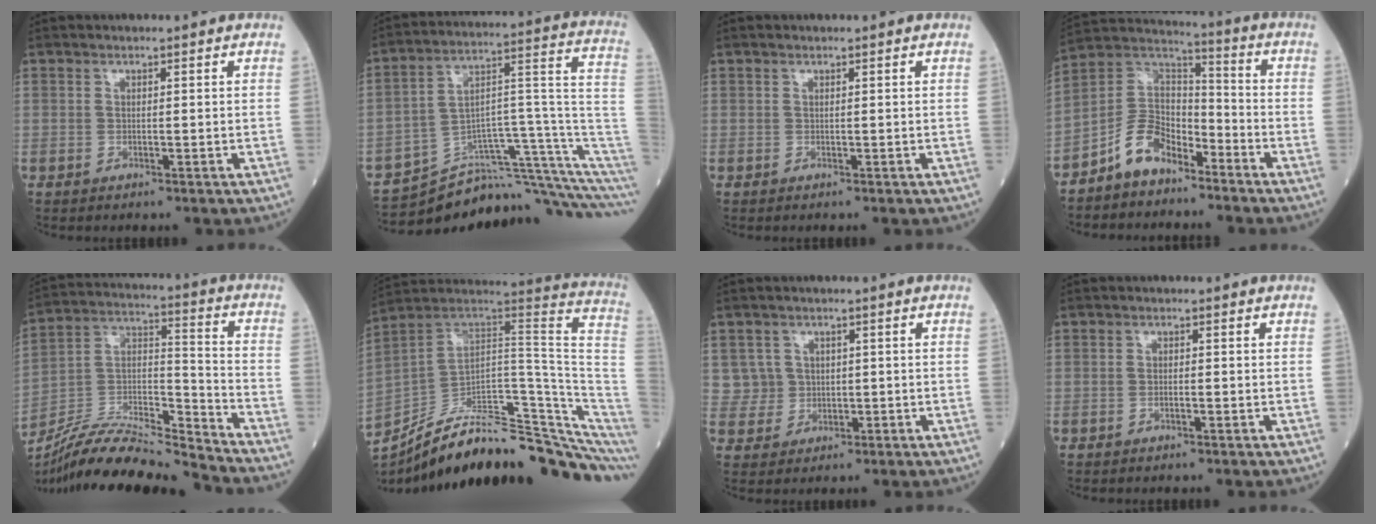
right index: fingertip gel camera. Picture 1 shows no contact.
{"total": 15.5, "force": [-13.7, 0.7, 7.3], "torque": [-0.074, 0.096, -0.202]}
{"total": 0.0}
{"total": 9.3, "force": [-6.3, 5.2, 4.4], "torque": [-0.093, 0.031, -0.127]}
{"total": 18.8, "force": [-17.7, 0.3, 6.4], "torque": [-0.123, 0.021, -0.317]}
{"total": 26.1, "force": [-20.2, 4.4, 16.0], "torque": [-0.151, 0.036, -0.301]}
{"total": 3.8, "force": [0.7, 3.7, -0.2], "torque": [0.013, 0.010, 0.017]}
{"total": 0.7, "force": [-0.3, 0.2, 0.6], "torque": [-0.011, 0.000, -0.005]}